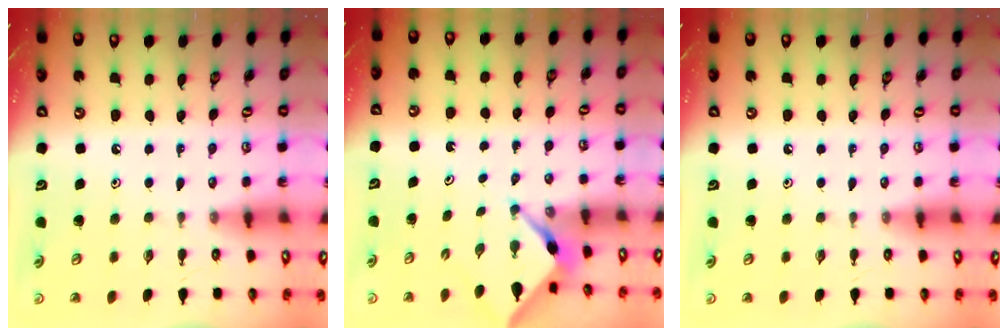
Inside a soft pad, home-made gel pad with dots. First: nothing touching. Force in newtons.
{"total": 3.2, "press": 3.2, "slide": 0.3}
{"total": 0.0}